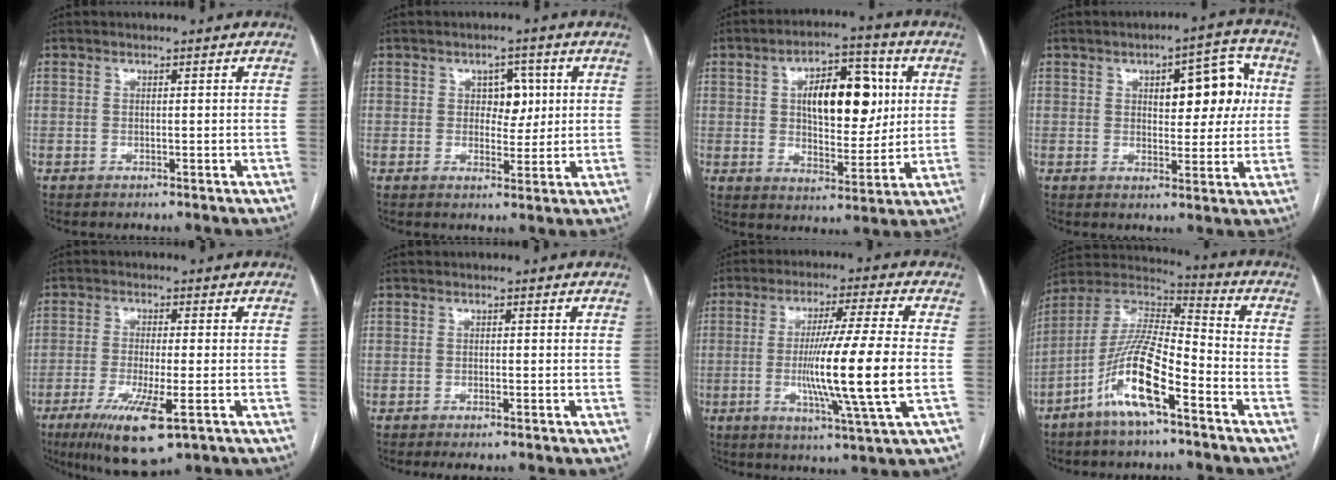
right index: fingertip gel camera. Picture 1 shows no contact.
{"total": 4.3, "force": [1.0, 2.7, 3.1], "torque": [-0.038, 0.010, 0.018]}
{"total": 13.3, "force": [3.0, 6.0, 11.5], "torque": [-0.182, 0.019, 0.050]}
{"total": 9.5, "force": [2.3, 3.9, 8.4], "torque": [-0.100, 0.026, 0.032]}
{"total": 10.4, "force": [-5.2, 1.6, 8.9], "torque": [-0.161, -0.031, -0.083]}
{"total": 0.9, "force": [-0.6, 0.0, 0.7], "torque": [-0.013, -0.002, -0.009]}
{"total": 14.5, "force": [-1.8, -1.3, 14.3], "torque": [-0.257, -0.020, -0.039]}
{"total": 14.0, "force": [-7.3, 2.6, 11.7], "torque": [-0.234, -0.001, -0.137]}